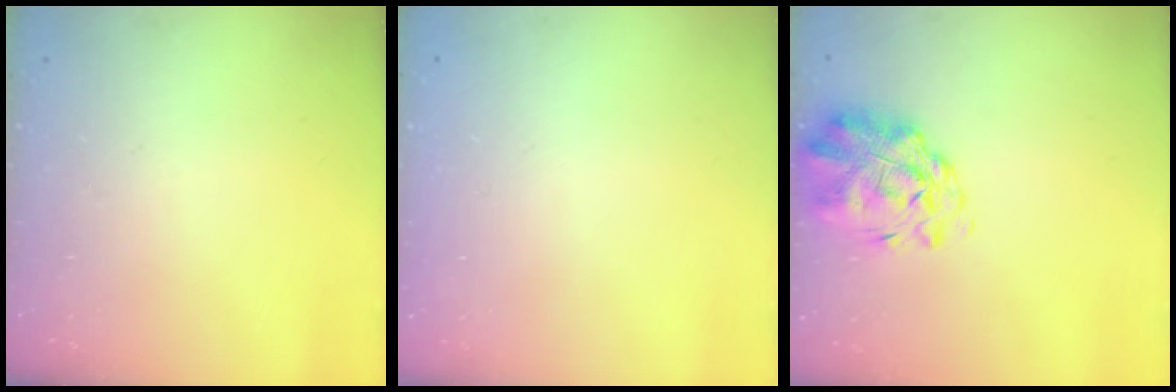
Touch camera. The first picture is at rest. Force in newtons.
{"total": 1.7, "press": 1.7, "slide": 0.2}
{"total": 3.2, "press": 2.6, "slide": 1.8}